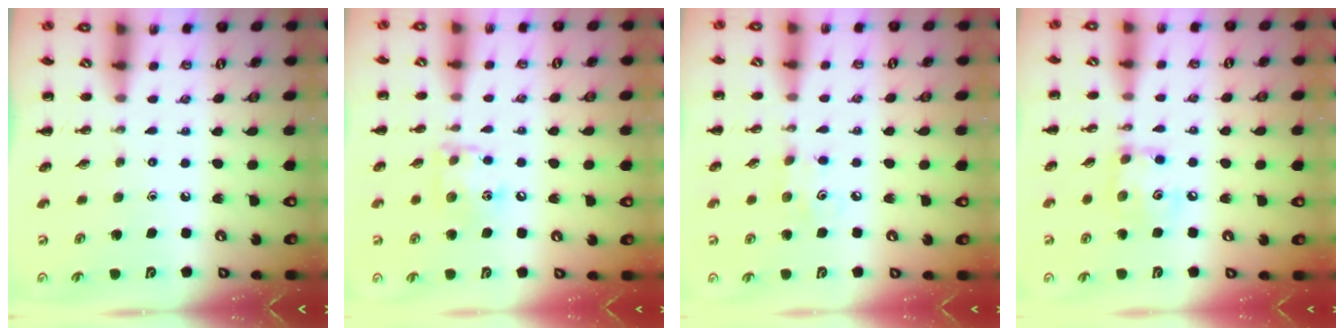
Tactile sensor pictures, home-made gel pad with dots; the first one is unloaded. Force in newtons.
{"total": 9.5, "press": 9.5, "slide": 0.7}
{"total": 4.1, "press": 4.0, "slide": 0.9}
{"total": 7.4, "press": 7.4, "slide": 0.3}